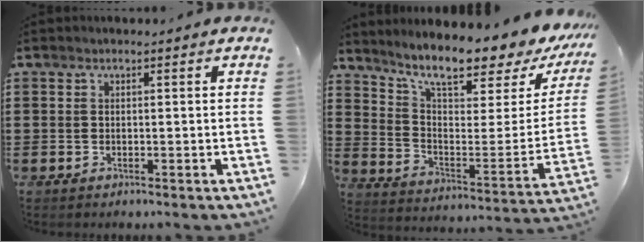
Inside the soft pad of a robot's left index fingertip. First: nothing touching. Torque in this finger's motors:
{"motor_torque": [2.13, -0.01, 0.77, 0.21]}